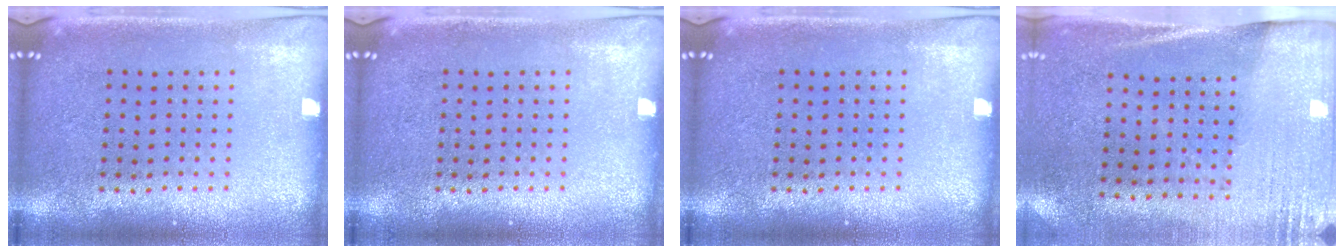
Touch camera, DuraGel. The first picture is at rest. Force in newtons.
{"total": 0.0}
{"total": 0.0}
{"total": 2.7, "press": 2.4, "slide": 1.2}